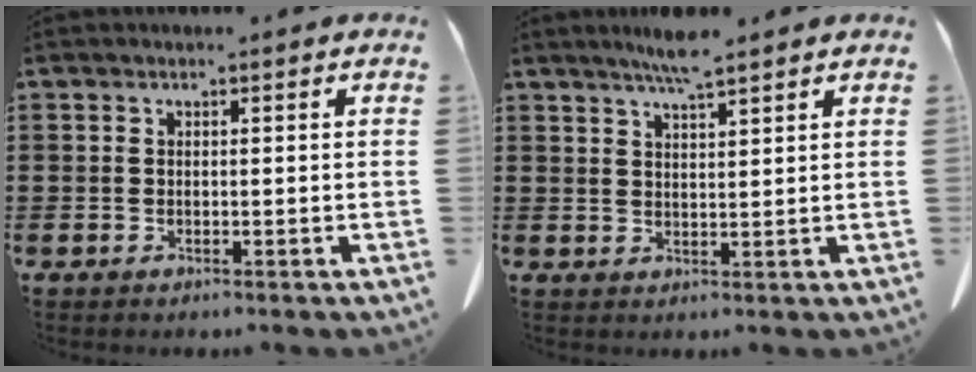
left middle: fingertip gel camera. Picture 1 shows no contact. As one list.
[{"total": 4.1, "force": [3.4, 0.0, 2.2], "torque": [-0.051, -0.003, 0.061]}]